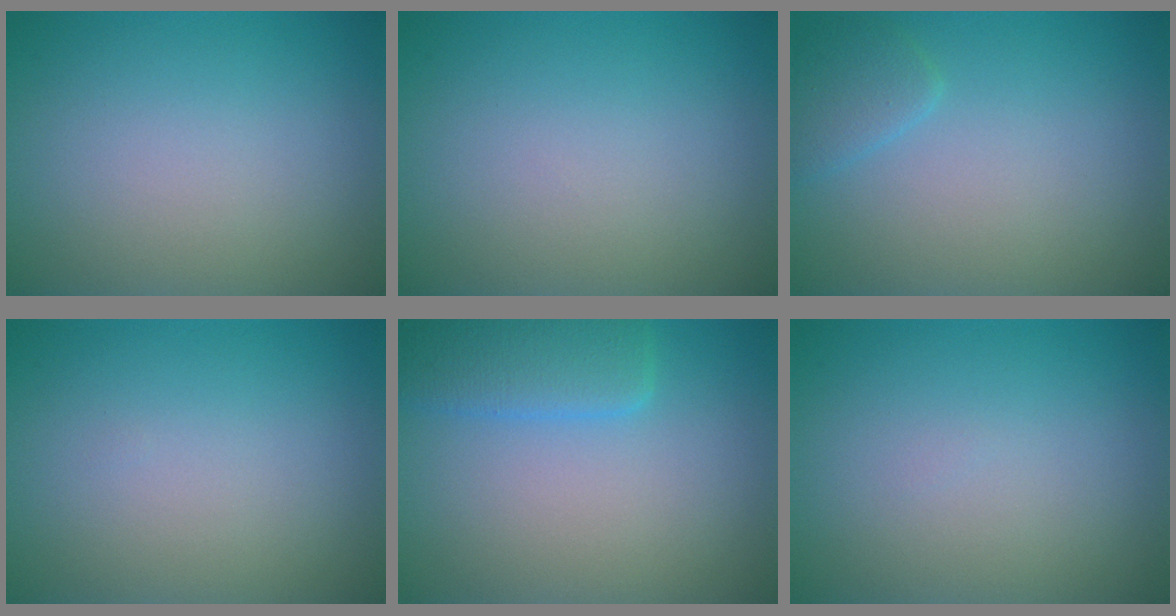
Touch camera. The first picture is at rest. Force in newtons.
{"total": 0.0}
{"total": 1.6, "press": 1.6, "slide": 0.1}
{"total": 0.0}
{"total": 3.3, "press": 3.3, "slide": 0.2}
{"total": 0.0}